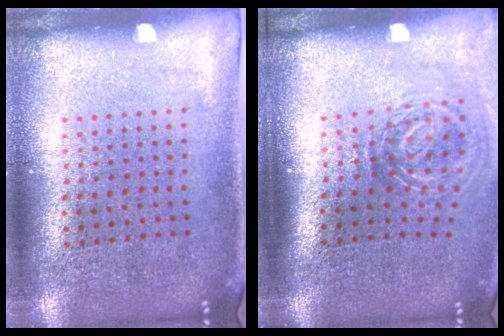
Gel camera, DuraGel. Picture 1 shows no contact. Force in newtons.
{"total": 2.0, "press": 1.2, "slide": 1.6}